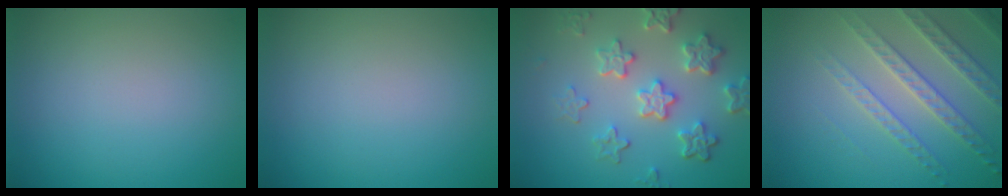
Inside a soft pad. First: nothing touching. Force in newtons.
{"total": 0.0}
{"total": 5.6, "press": 4.4, "slide": 3.6}
{"total": 4.1, "press": 3.9, "slide": 1.3}